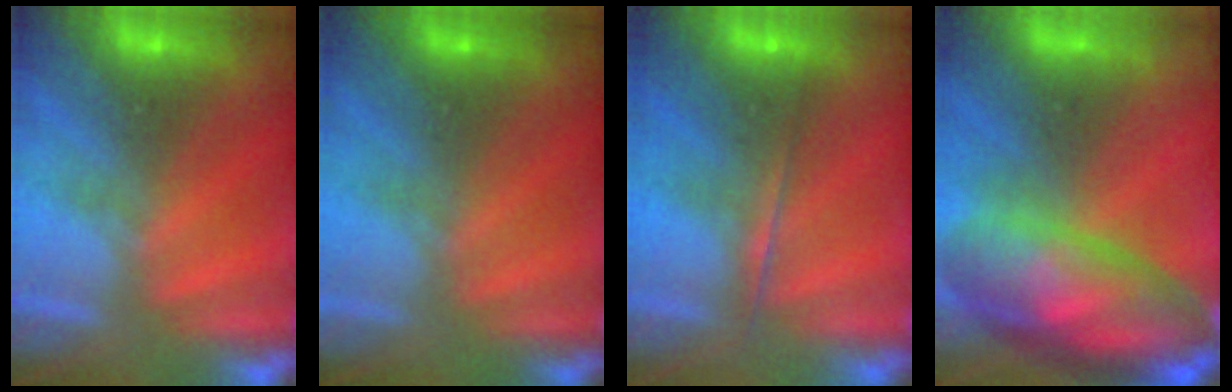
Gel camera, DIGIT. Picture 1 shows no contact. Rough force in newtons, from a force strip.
{"total": 2.4}
{"total": 1.6}
{"total": 10.2}